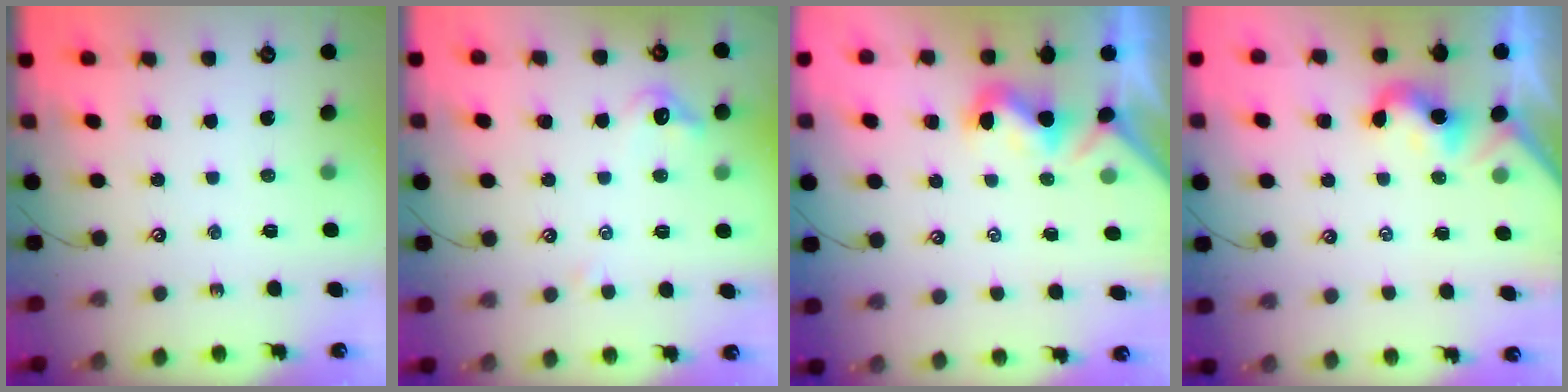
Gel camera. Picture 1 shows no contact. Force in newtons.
{"total": 0.8, "press": 0.2, "slide": 0.7}
{"total": 1.1, "press": 1.0, "slide": 0.5}
{"total": 0.0}